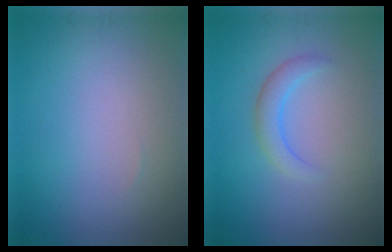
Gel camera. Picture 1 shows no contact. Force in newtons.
{"total": 2.1, "press": 2.0, "slide": 0.3}